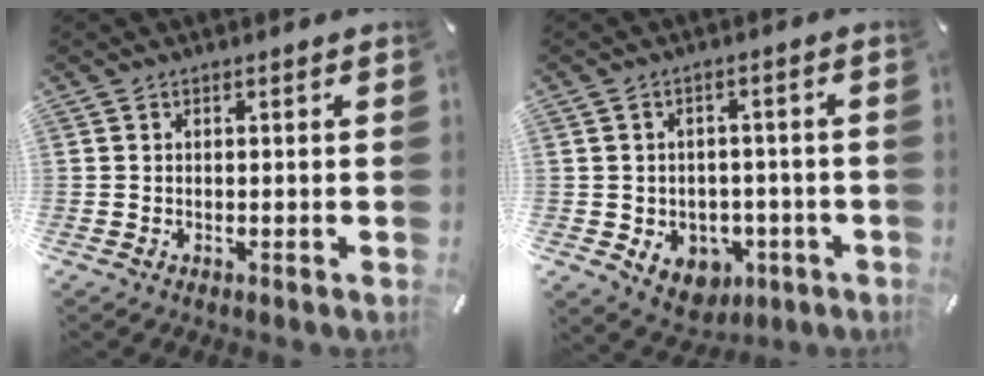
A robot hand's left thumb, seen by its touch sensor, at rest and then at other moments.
{"total": 7.4, "force": [-2.3, 6.1, 3.4], "torque": [-0.046, 0.014, -0.038]}